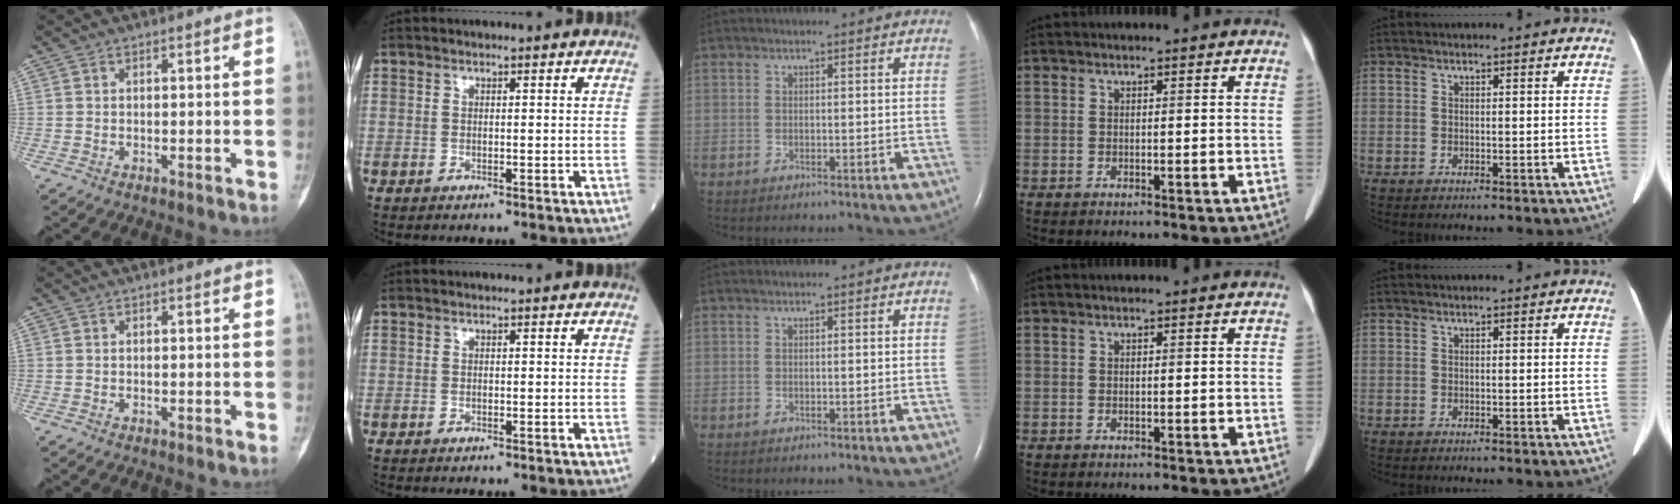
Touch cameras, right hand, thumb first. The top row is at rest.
{}